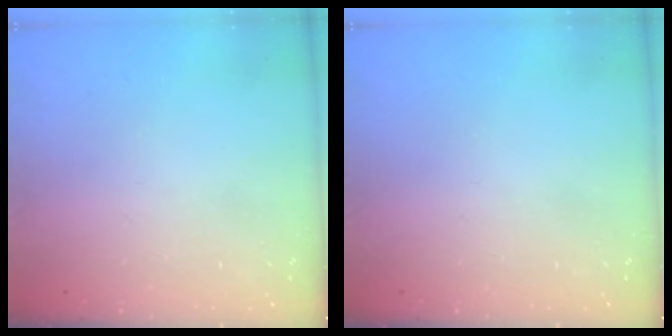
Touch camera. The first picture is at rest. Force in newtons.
{"total": 0.0}